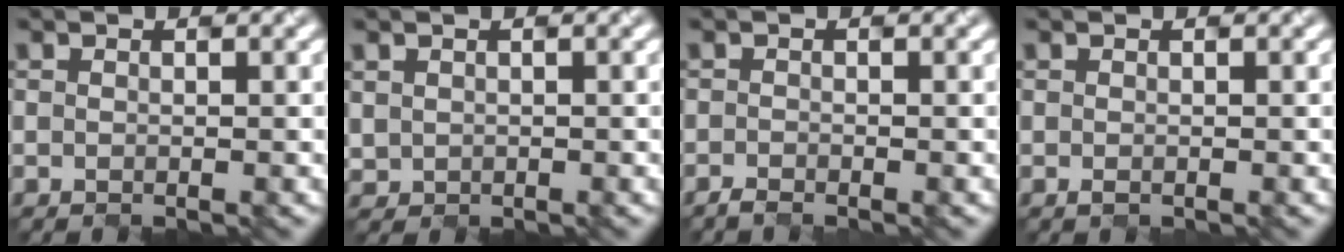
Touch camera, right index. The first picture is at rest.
{"total": 0.5, "force": [0.2, 0.5, -0.1], "torque": [0.000, 0.000, 0.015]}
{"total": 0.8, "force": [-0.8, -0.2, 0.2], "torque": [-0.005, 0.003, -0.013]}
{"total": 0.0}